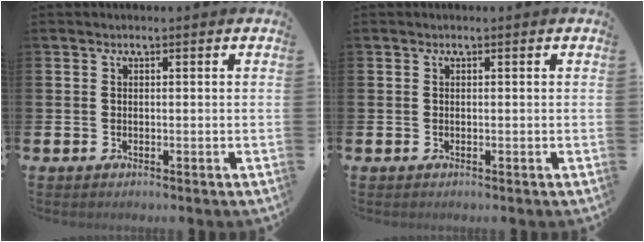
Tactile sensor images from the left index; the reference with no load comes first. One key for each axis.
{"total": 0.0}